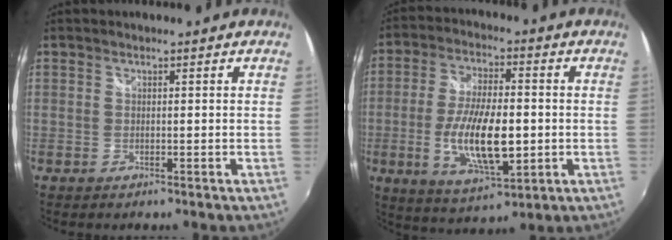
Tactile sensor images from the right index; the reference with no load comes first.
{"total": 14.4, "force": [-2.5, 5.5, 13.1], "torque": [-0.251, -0.013, -0.038]}